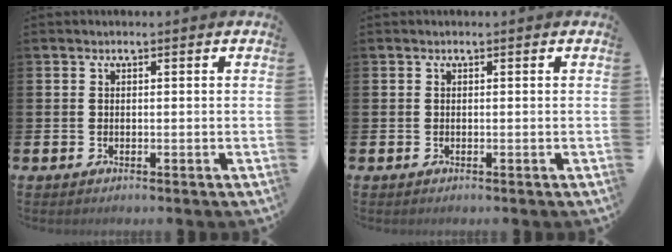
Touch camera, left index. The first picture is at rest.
{"total": 0.0}